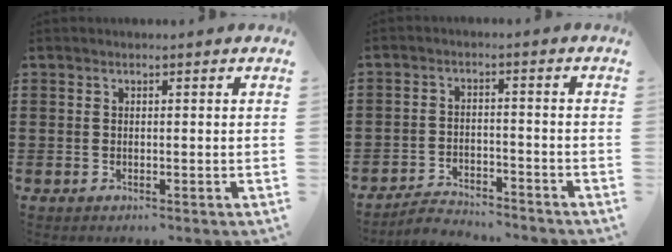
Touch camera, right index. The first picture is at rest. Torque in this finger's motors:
{"motor_torque": [-1.11, 1.03, -0.09, -0.06]}